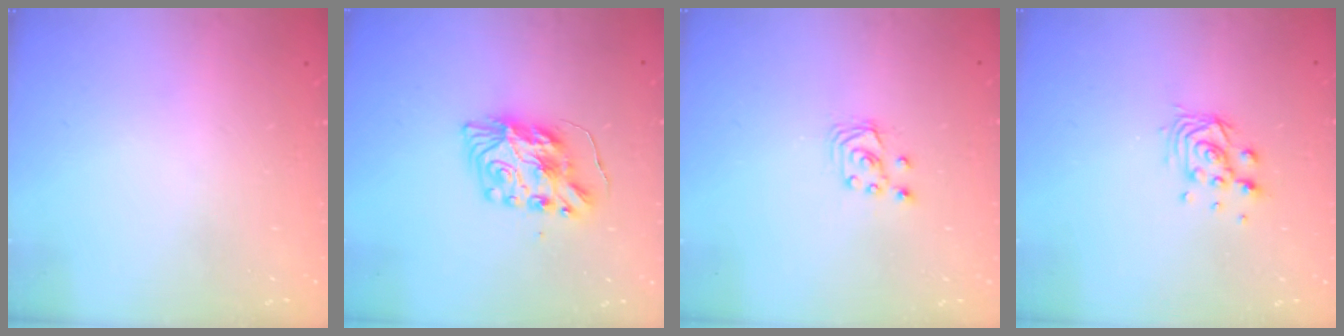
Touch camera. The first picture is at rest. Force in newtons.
{"total": 9.5, "press": 9.5, "slide": 0.4}
{"total": 3.0, "press": 3.0, "slide": 0.3}
{"total": 8.3, "press": 8.3, "slide": 0.5}